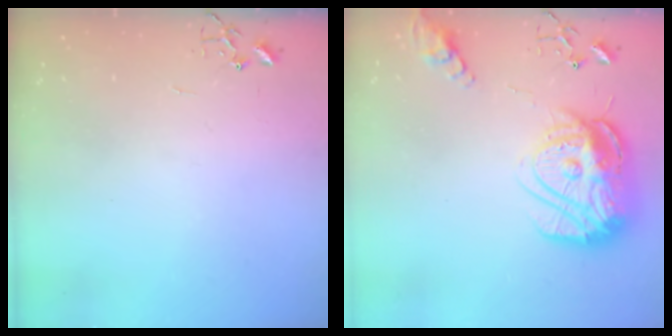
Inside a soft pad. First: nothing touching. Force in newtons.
{"total": 18.8, "press": 18.8, "slide": 1.8}